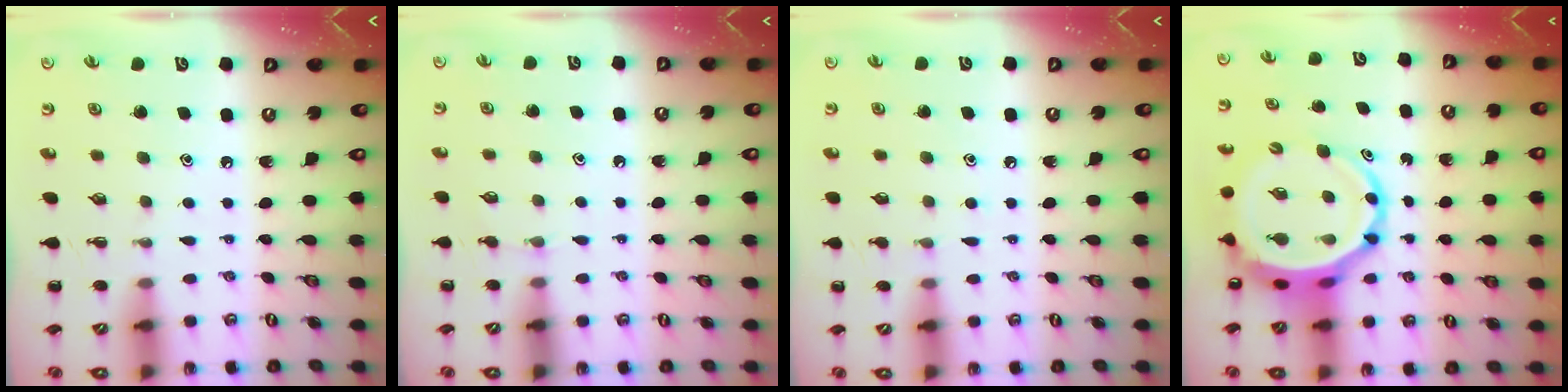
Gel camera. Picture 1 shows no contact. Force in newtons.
{"total": 3.4, "press": 3.2, "slide": 1.3}
{"total": 4.4, "press": 4.1, "slide": 1.5}
{"total": 8.9, "press": 8.5, "slide": 2.7}